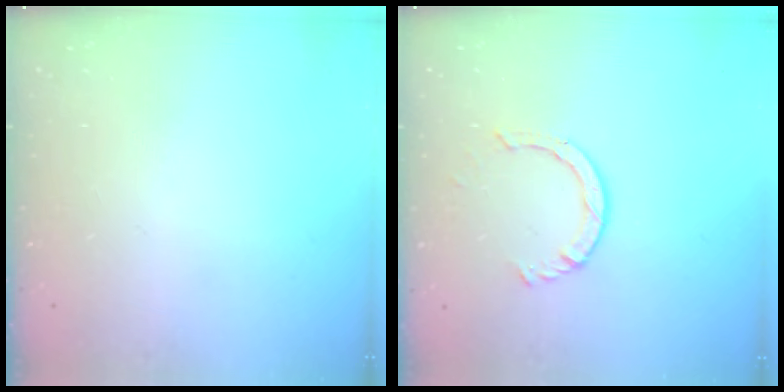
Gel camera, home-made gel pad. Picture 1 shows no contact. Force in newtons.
{"total": 3.2, "press": 3.2, "slide": 0.3}